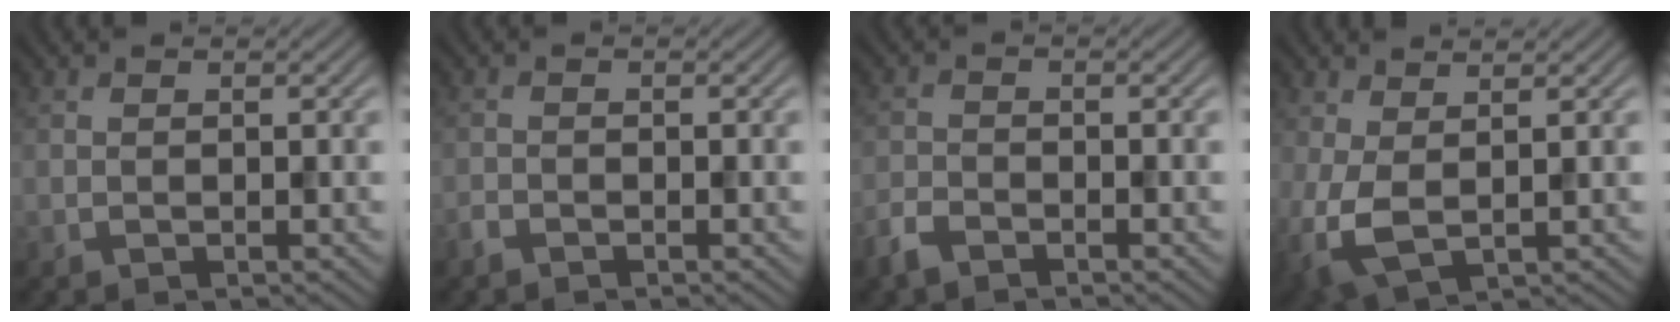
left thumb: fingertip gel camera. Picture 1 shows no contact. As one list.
[{"total": 1.1, "force": [-0.9, 0.4, 0.4], "torque": [-0.008, -0.001, -0.021]}, {"total": 2.7, "force": [-2.2, 0.9, 1.2], "torque": [-0.028, -0.006, -0.055]}, {"total": 4.1, "force": [0.3, 2.1, 3.5], "torque": [-0.097, -0.003, 0.006]}]